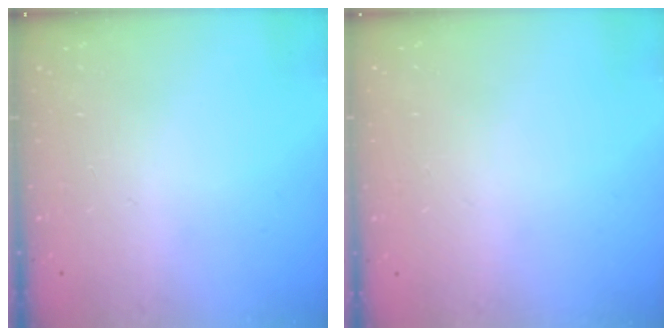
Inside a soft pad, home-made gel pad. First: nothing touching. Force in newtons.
{"total": 0.0}